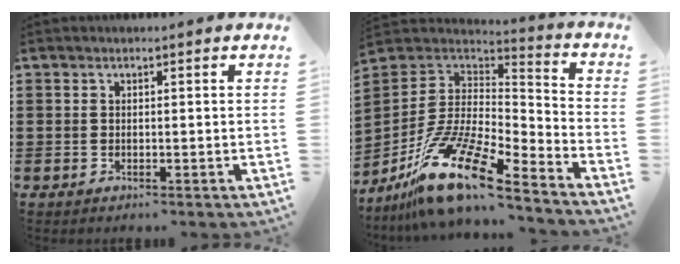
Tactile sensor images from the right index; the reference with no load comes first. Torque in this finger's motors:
{"motor_torque": [2.14, 0.00, 1.05, 0.21]}